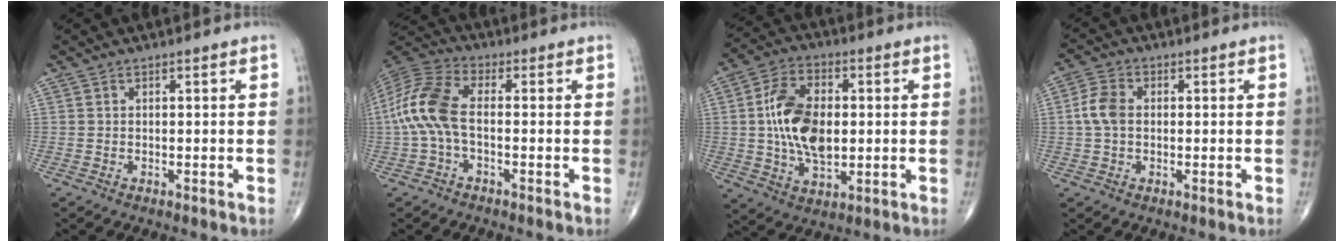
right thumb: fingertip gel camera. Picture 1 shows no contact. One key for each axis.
{"total": 10.9, "fx": -0.9, "fy": 5.3, "fz": 9.5, "tx": -0.219, "ty": 0.029, "tz": -0.027}
{"total": 14.3, "fx": 0.6, "fy": 8.4, "fz": 11.5, "tx": -0.198, "ty": 0.006, "tz": 0.012}
{"total": 4.9, "fx": 0.2, "fy": 3.4, "fz": 3.6, "tx": -0.077, "ty": 0.012, "tz": -0.002}